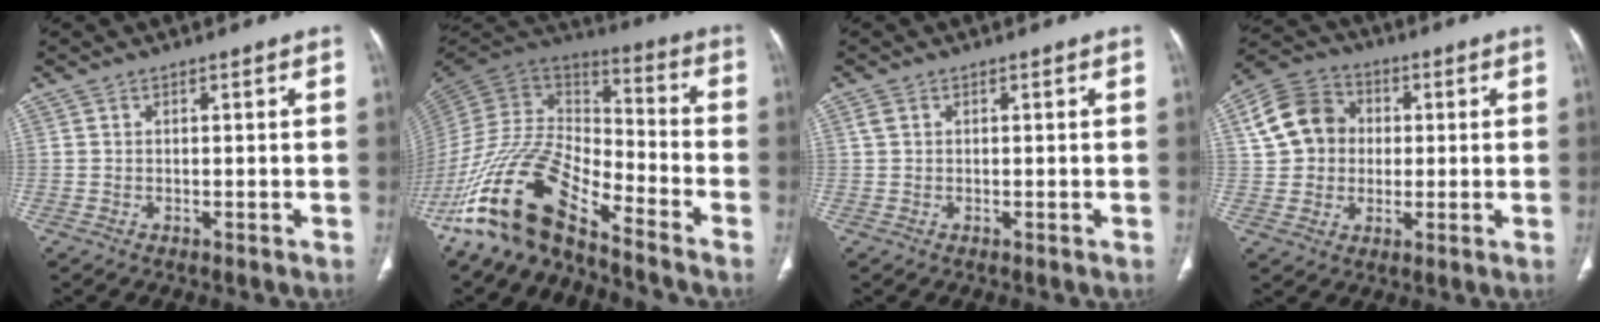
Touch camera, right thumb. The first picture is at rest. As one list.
[{"total": 18.2, "force": [-13.3, 6.3, 10.8], "torque": [-0.193, 0.089, -0.260]}, {"total": 1.3, "force": [0.5, 0.9, 0.8], "torque": [-0.020, 0.006, 0.013]}, {"total": 11.4, "force": [1.7, 9.9, 5.5], "torque": [-0.078, 0.018, 0.021]}]